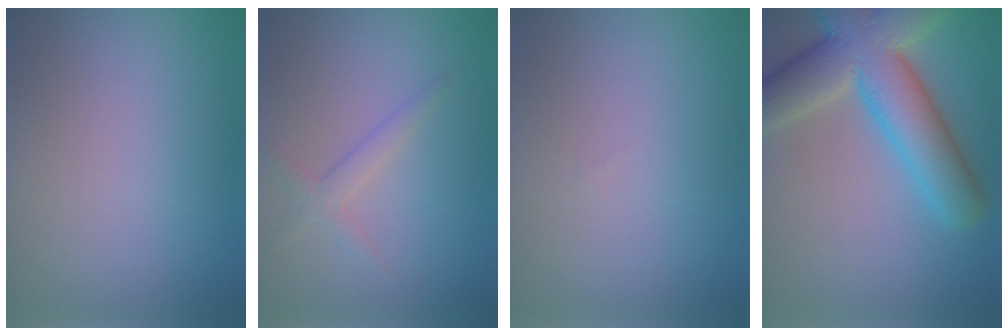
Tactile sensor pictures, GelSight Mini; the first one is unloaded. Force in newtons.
{"total": 1.8, "press": 1.8, "slide": 0.1}
{"total": 0.0}
{"total": 10.9, "press": 10.9, "slide": 0.8}